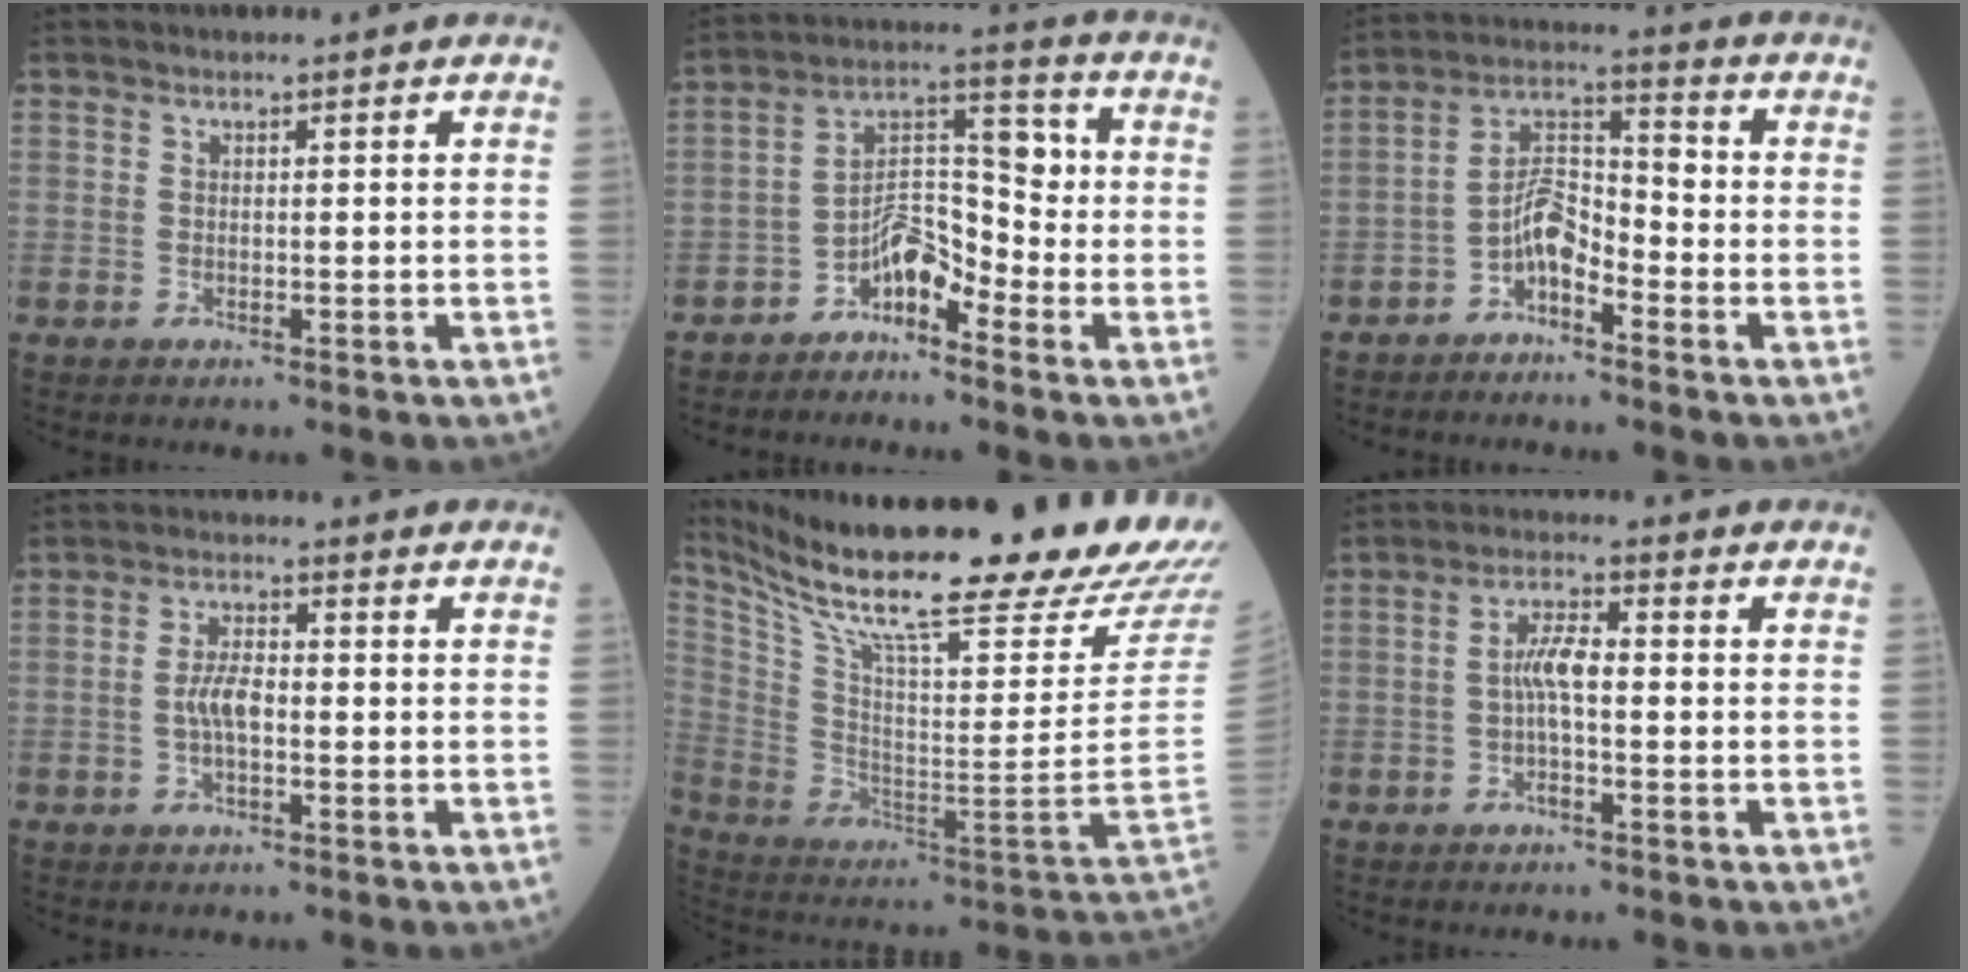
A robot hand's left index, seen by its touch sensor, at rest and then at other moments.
{"total": 6.4, "force": [-3.8, 3.2, 4.1], "torque": [-0.069, 0.025, -0.073]}
{"total": 6.0, "force": [-3.3, 2.4, 4.4], "torque": [-0.085, 0.021, -0.066]}
{"total": 3.8, "force": [-0.7, 1.3, 3.5], "torque": [-0.074, 0.004, -0.013]}
{"total": 35.1, "force": [29.0, 3.2, 19.5], "torque": [-0.360, -0.102, 0.419]}
{"total": 4.7, "force": [-0.5, 1.1, 4.5], "torque": [-0.093, 0.008, -0.013]}